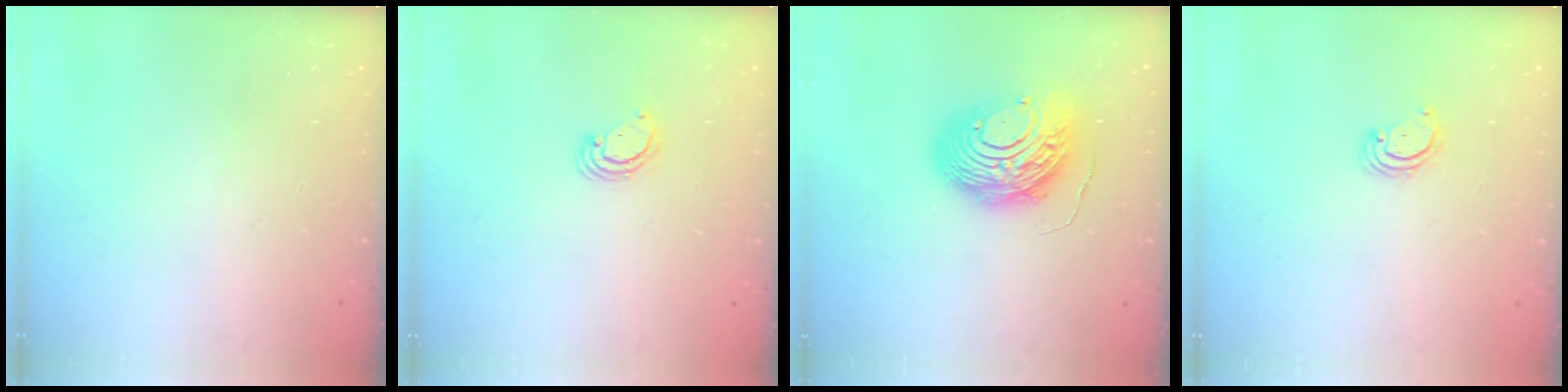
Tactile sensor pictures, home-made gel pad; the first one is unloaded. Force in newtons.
{"total": 2.7, "press": 2.7, "slide": 0.2}
{"total": 13.7, "press": 13.6, "slide": 1.4}
{"total": 2.8, "press": 2.8, "slide": 0.2}